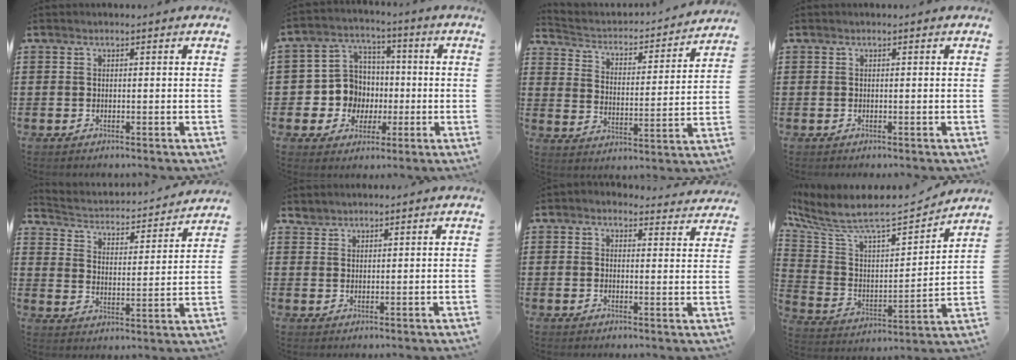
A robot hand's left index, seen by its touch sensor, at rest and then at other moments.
{"total": 8.7, "force": [-0.4, 8.4, 2.3], "torque": [-0.073, 0.012, 0.000]}
{"total": 2.1, "force": [2.0, 0.6, 0.2], "torque": [-0.023, -0.027, 0.021]}
{"total": 0.0}
{"total": 2.1, "force": [2.0, 0.6, 0.3], "torque": [-0.024, -0.028, 0.023]}
{"total": 1.8, "force": [1.7, 0.5, -0.1], "torque": [-0.005, 0.002, 0.035]}
{"total": 2.6, "force": [2.5, 0.7, 0.3], "torque": [-0.008, -0.011, 0.044]}
{"total": 7.2, "force": [6.1, 1.8, 3.4], "torque": [-0.101, -0.053, 0.095]}